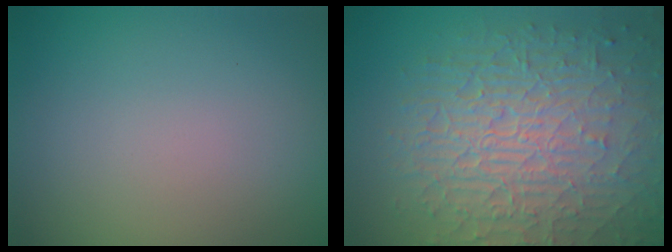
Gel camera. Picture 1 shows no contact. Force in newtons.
{"total": 10.1, "press": 6.6, "slide": 7.7}